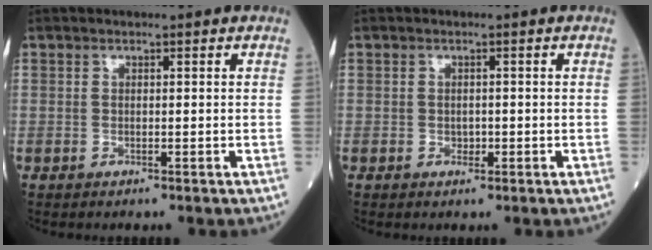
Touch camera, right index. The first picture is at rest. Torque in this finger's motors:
{"motor_torque": [-0.03, 0.01, -0.01, -0.01]}